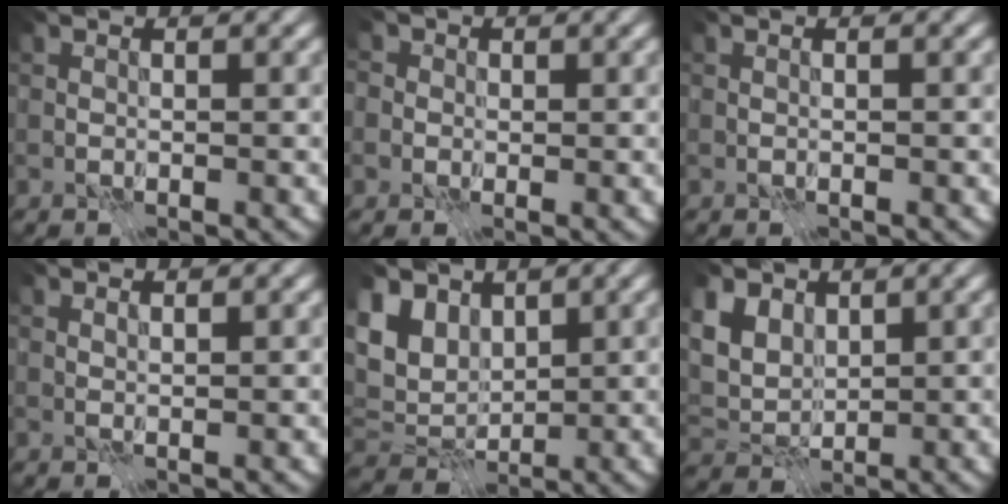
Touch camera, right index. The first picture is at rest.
{"total": 3.0, "force": [1.0, 2.6, 1.1], "torque": [0.001, 0.020, -0.008]}
{"total": 0.0}
{"total": 0.6, "force": [0.5, -0.3, 0.1], "torque": [-0.005, -0.002, 0.012]}
{"total": 5.2, "force": [2.5, 3.6, 2.9], "torque": [-0.072, 0.004, 0.043]}
{"total": 4.2, "force": [2.3, 2.7, 2.1], "torque": [-0.066, 0.003, 0.045]}